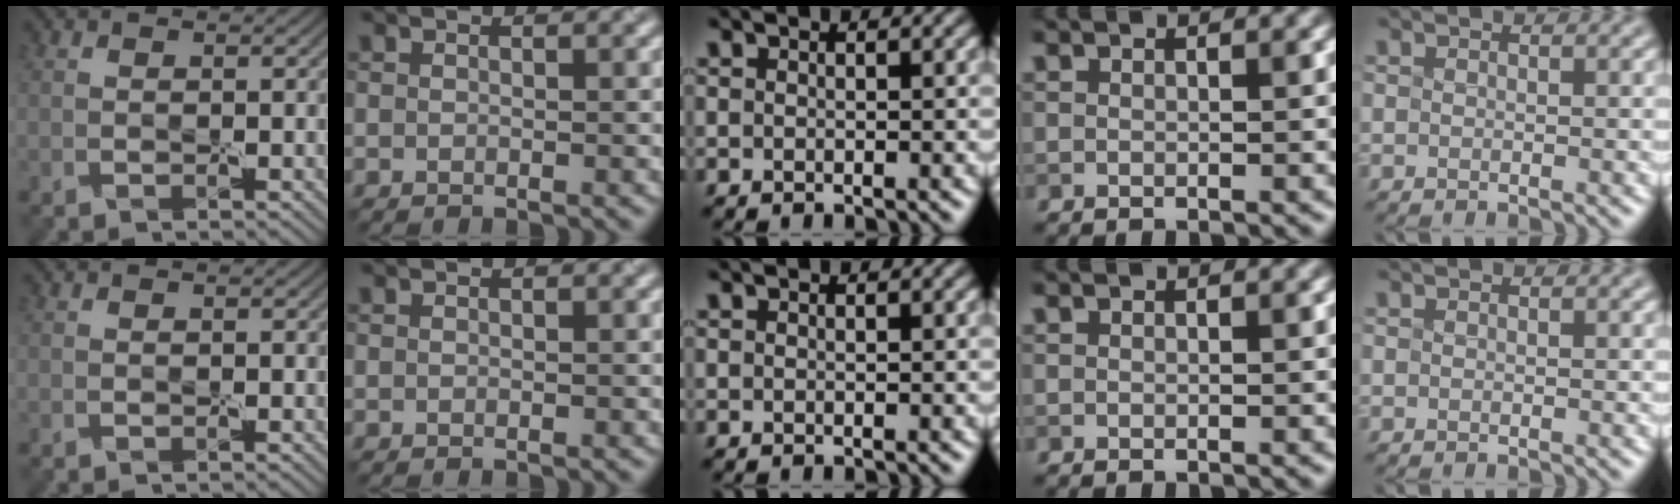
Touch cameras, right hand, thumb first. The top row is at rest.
{}